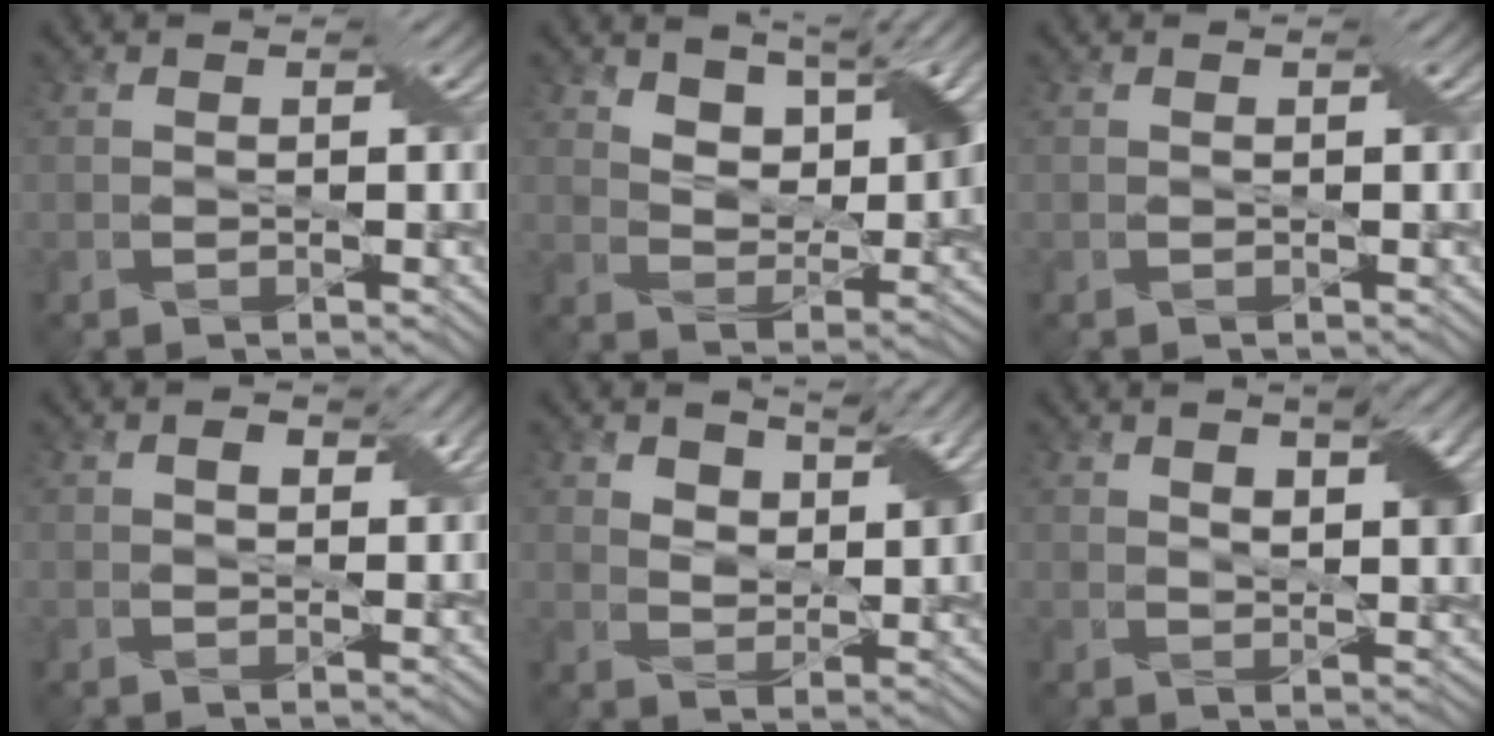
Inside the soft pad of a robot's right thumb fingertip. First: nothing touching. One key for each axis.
{"total": 6.5, "fx": 4.3, "fy": 2.7, "fz": 3.9, "tx": -0.067, "ty": 0.000, "tz": 0.076}
{"total": 0.0}
{"total": 1.7, "fx": 0.7, "fy": 1.2, "fz": 1.0, "tx": -0.009, "ty": -0.001, "tz": 0.011}
{"total": 5.0, "fx": 3.0, "fy": 2.3, "fz": 3.2, "tx": -0.050, "ty": -0.004, "tz": 0.055}
{"total": 4.6, "fx": 2.2, "fy": 1.4, "fz": 3.7, "tx": -0.055, "ty": 0.002, "tz": 0.038}